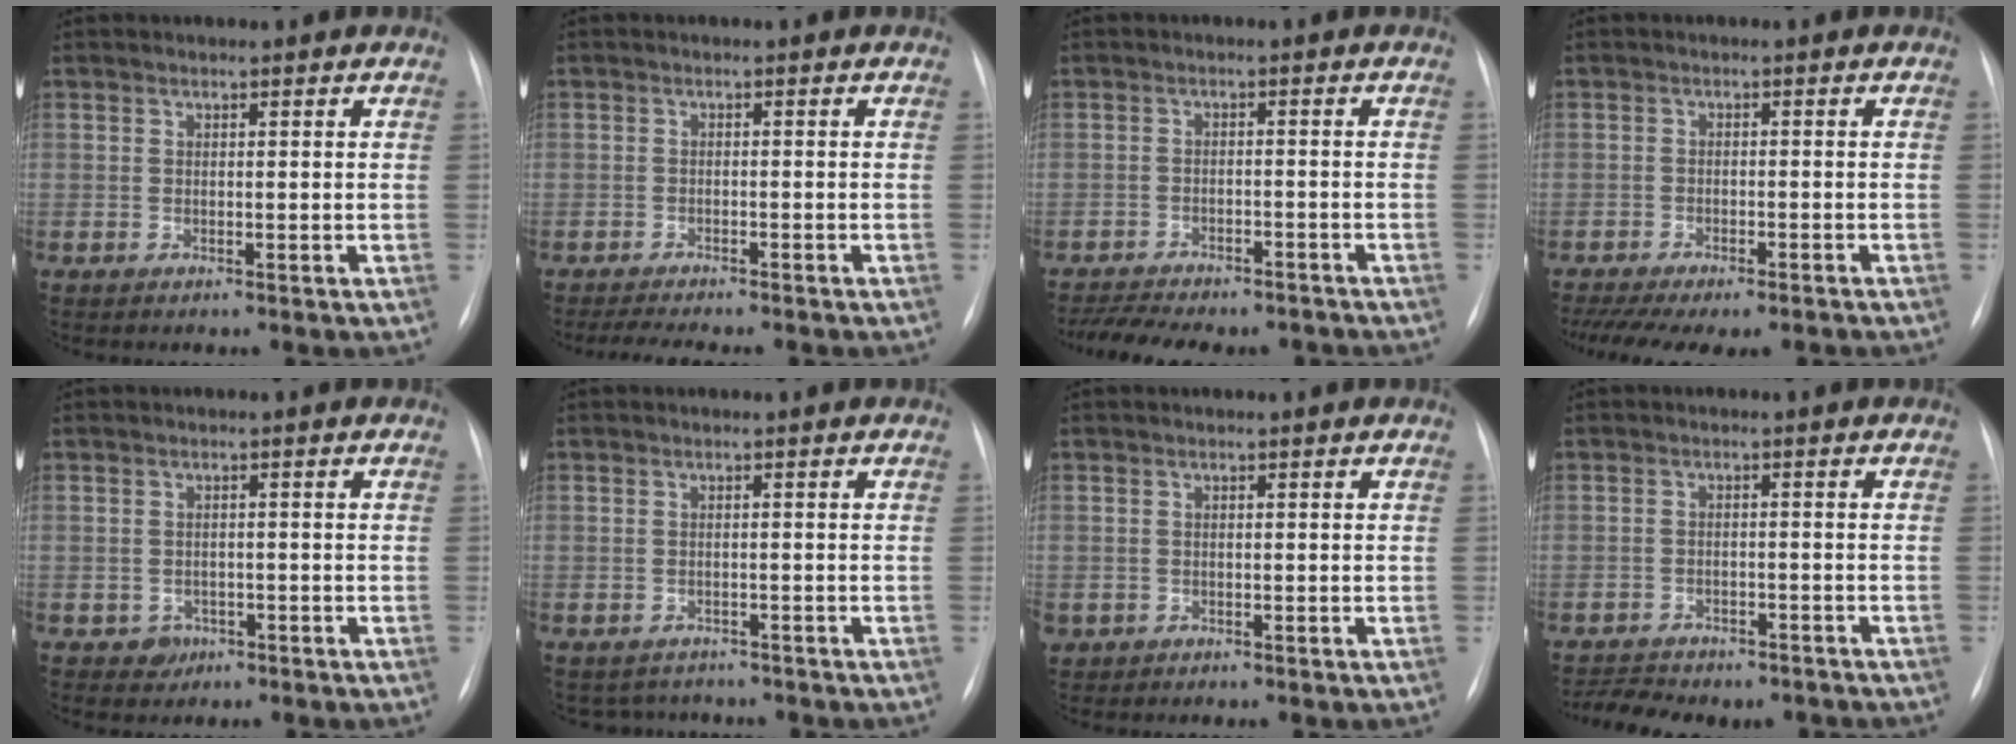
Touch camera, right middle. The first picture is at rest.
{"total": 6.6, "force": [-5.7, 1.4, 2.9], "torque": [-0.042, -0.006, -0.082]}
{"total": 13.1, "force": [-11.6, 3.7, 4.8], "torque": [-0.091, 0.008, -0.153]}
{"total": 13.2, "force": [-10.6, 4.6, 6.2], "torque": [-0.125, -0.002, -0.142]}
{"total": 2.3, "force": [-1.2, 2.0, 0.3], "torque": [0.000, 0.008, -0.014]}
{"total": 4.1, "force": [-3.7, 1.8, -0.2], "torque": [0.004, 0.006, -0.048]}
{"total": 1.4, "force": [-0.6, 1.3, 0.3], "torque": [-0.009, 0.003, -0.003]}
{"total": 9.7, "force": [-8.5, 3.6, 2.8], "torque": [-0.051, 0.010, -0.110]}